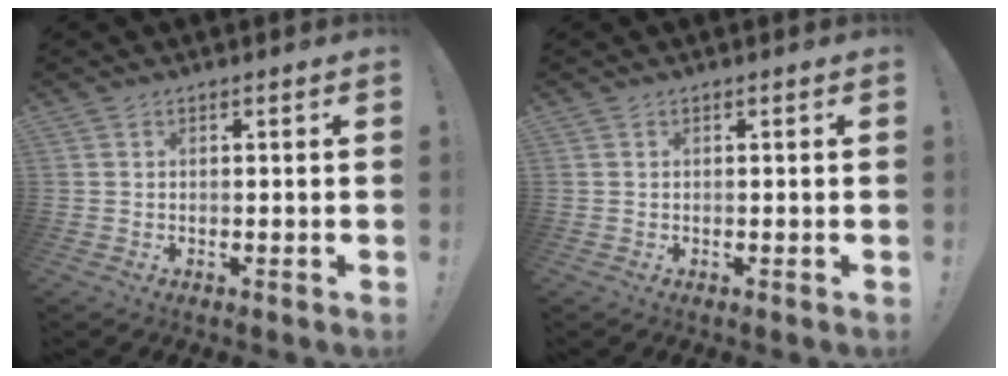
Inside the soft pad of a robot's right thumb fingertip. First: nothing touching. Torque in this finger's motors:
{"motor_torque": [0.00, 0.00, -0.01, 0.00, 0.00]}